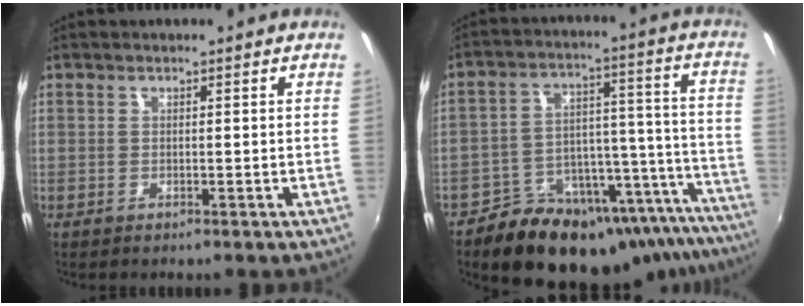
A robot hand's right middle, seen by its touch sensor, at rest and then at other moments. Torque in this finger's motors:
{"motor_torque": [1.08, -1.06, 0.30, 0.06]}